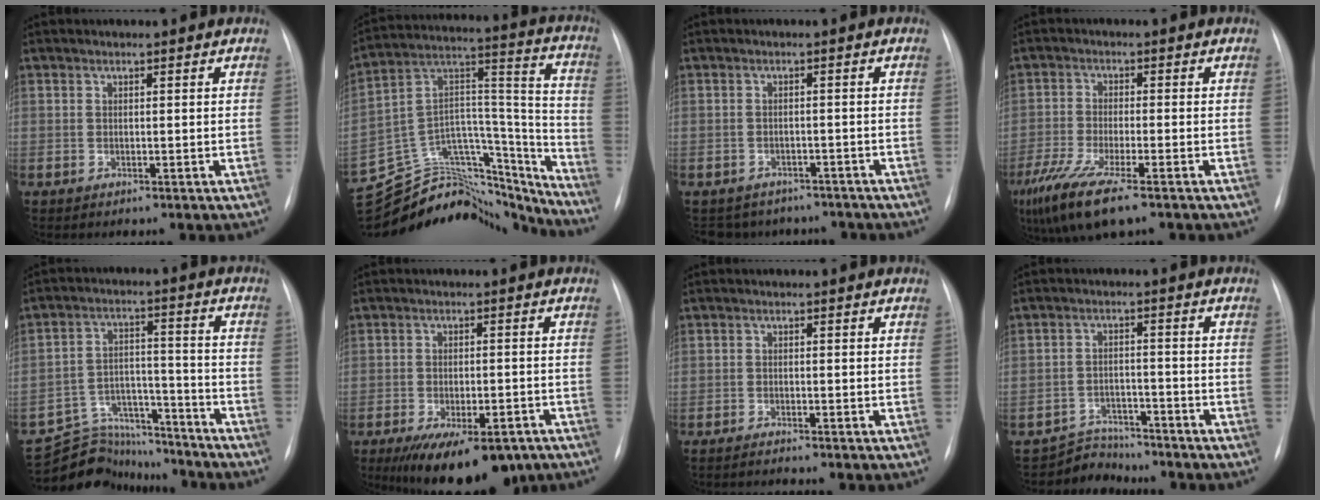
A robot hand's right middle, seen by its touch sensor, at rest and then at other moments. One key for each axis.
{"total": 29.1, "fx": -27.3, "fy": 7.2, "fz": 7.1, "tx": -0.125, "ty": 0.044, "tz": -0.412}
{"total": 8.5, "fx": -7.5, "fy": 4.1, "fz": 0.7, "tx": -0.010, "ty": 0.014, "tz": -0.084}
{"total": 11.3, "fx": -7.6, "fy": 1.9, "fz": 8.2, "tx": -0.159, "ty": -0.029, "tz": -0.130}
{"total": 12.2, "fx": -11.6, "fy": 3.6, "fz": -0.4, "tx": 0.008, "ty": 0.053, "tz": -0.186}
{"total": 13.7, "fx": -9.4, "fy": 5.4, "fz": 8.4, "tx": -0.119, "ty": -0.012, "tz": -0.130}
{"total": 3.9, "fx": -3.5, "fy": -0.4, "fz": 1.6, "tx": -0.019, "ty": -0.007, "tz": -0.053}
{"total": 4.9, "fx": -4.6, "fy": 1.2, "fz": -1.2, "tx": 0.019, "ty": 0.007, "tz": -0.076}